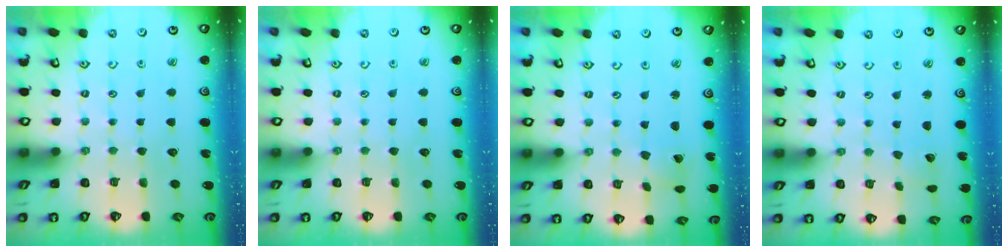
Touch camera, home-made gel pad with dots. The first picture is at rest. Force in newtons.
{"total": 0.0}
{"total": 2.2, "press": 2.2, "slide": 0.2}
{"total": 1.6, "press": 1.6, "slide": 0.0}